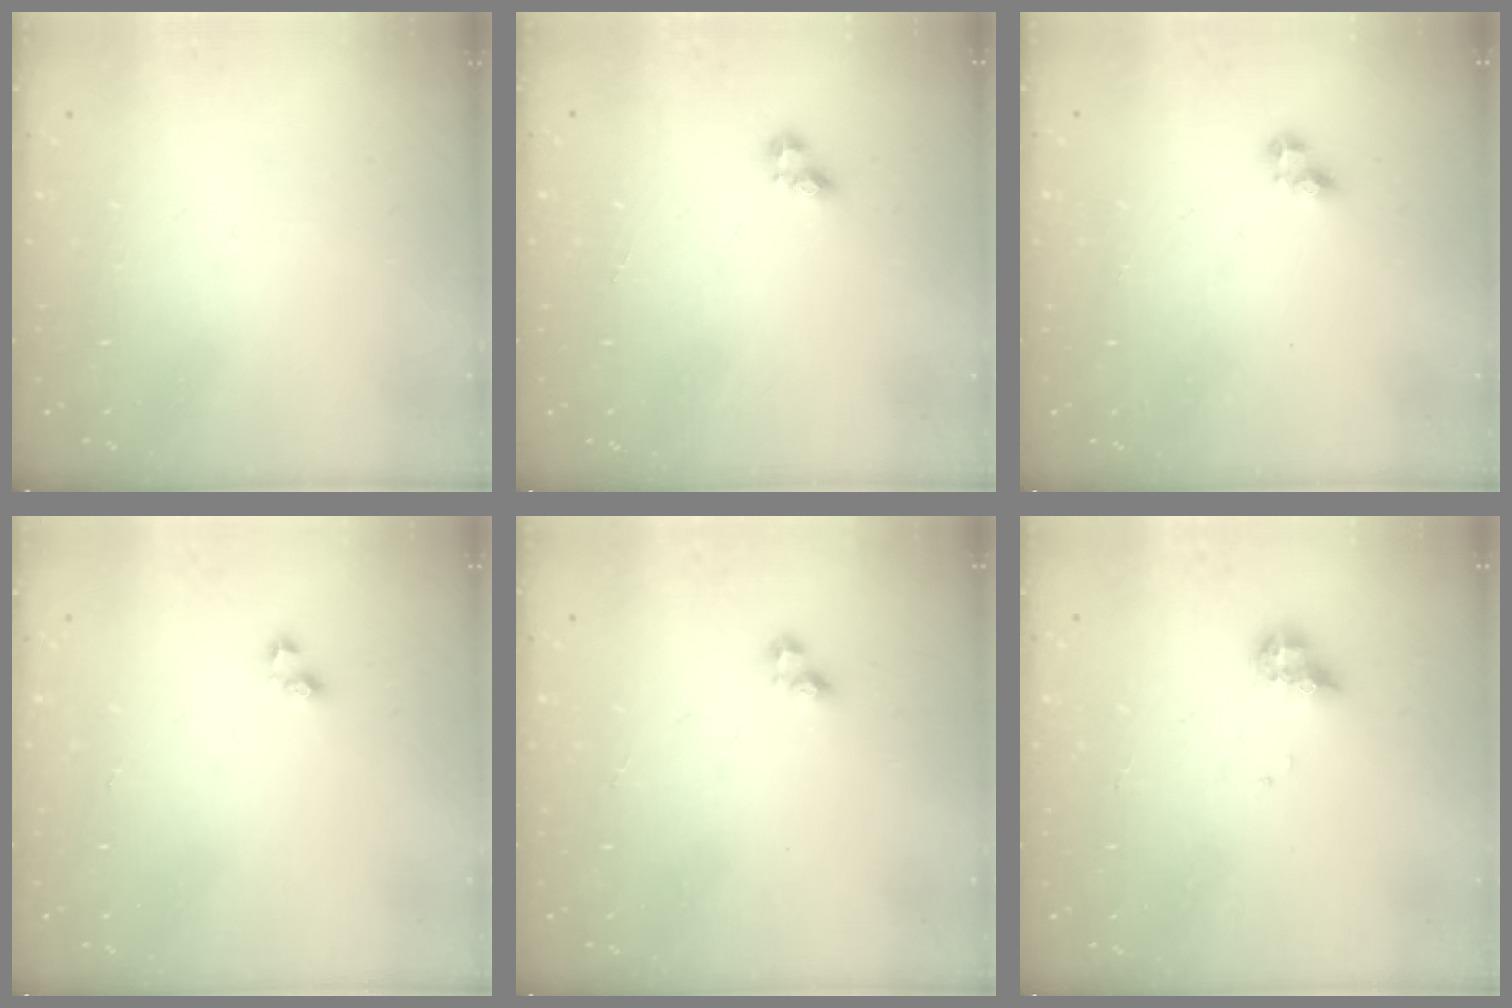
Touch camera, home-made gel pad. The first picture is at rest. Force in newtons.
{"total": 3.0, "press": 2.9, "slide": 0.6}
{"total": 2.8, "press": 2.8, "slide": 0.3}
{"total": 2.9, "press": 2.7, "slide": 1.1}
{"total": 2.4, "press": 2.3, "slide": 0.6}
{"total": 6.4, "press": 6.4, "slide": 0.7}